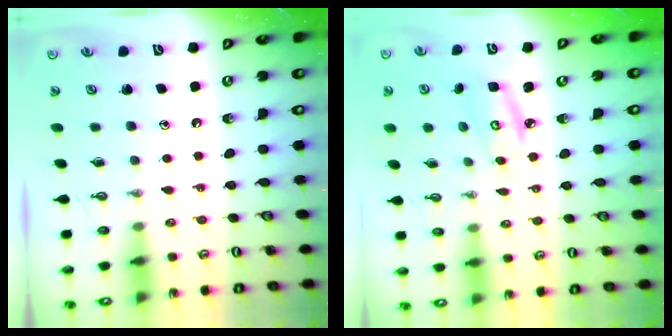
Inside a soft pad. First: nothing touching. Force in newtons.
{"total": 4.2, "press": 4.2, "slide": 0.3}